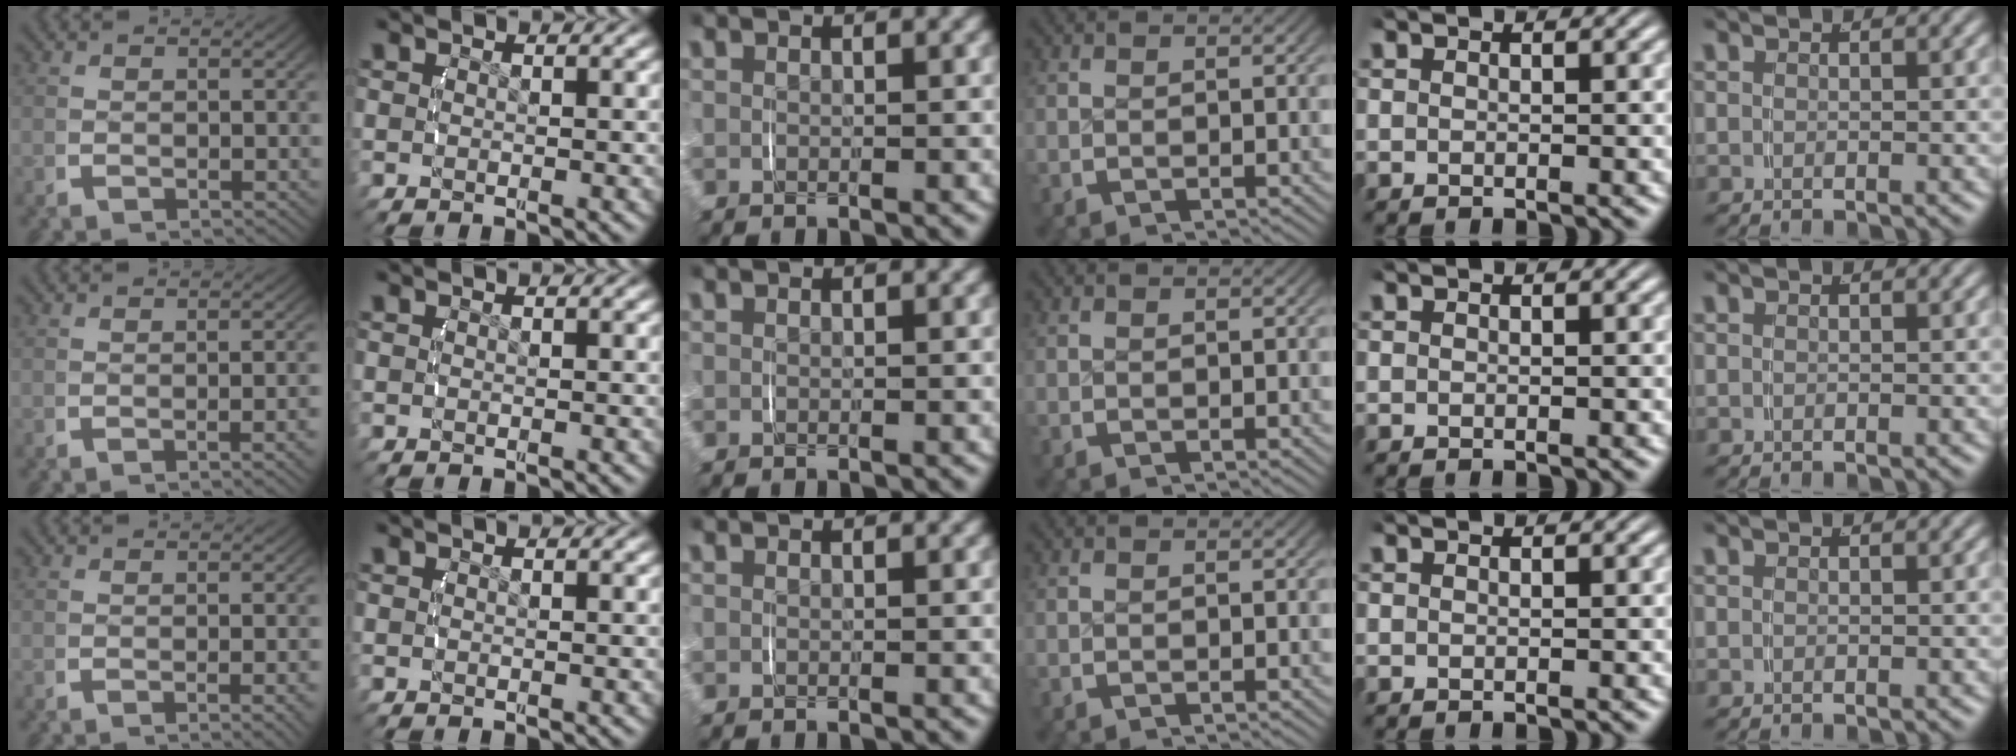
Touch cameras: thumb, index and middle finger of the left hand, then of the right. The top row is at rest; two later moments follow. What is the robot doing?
{"motion": "lift_and_place", "object": "measuring cup"}